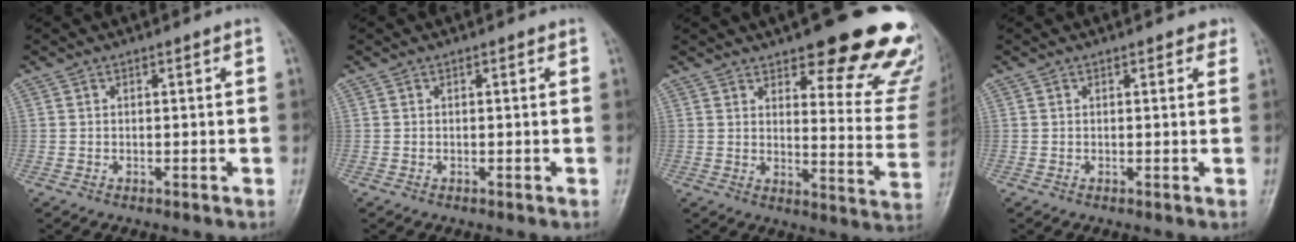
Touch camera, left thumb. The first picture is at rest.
{"total": 0.0}
{"total": 21.9, "force": [15.3, 6.4, 14.4], "torque": [-0.132, -0.084, 0.183]}
{"total": 1.6, "force": [1.0, 0.9, 0.8], "torque": [0.005, -0.002, 0.006]}